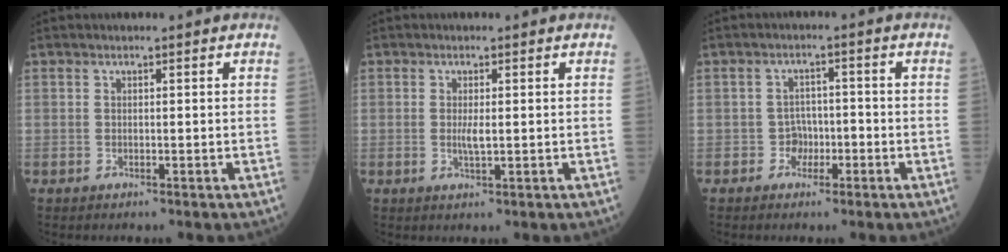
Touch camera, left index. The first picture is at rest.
{"total": 1.9, "force": [0.1, 0.3, 1.9], "torque": [-0.041, -0.003, 0.003]}
{"total": 2.5, "force": [-1.2, 2.1, 0.9], "torque": [-0.008, 0.009, -0.022]}